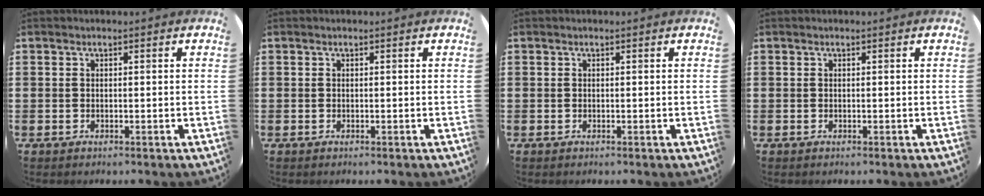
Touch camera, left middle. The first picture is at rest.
{"total": 0.0}
{"total": 0.0}
{"total": 0.0}